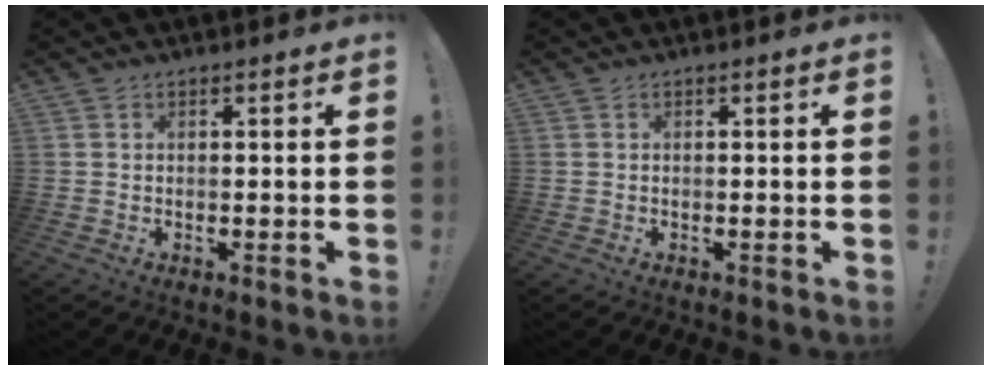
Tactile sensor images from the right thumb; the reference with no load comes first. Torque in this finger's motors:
{"motor_torque": [0.00, 0.00, 0.00, 0.00, 0.01]}